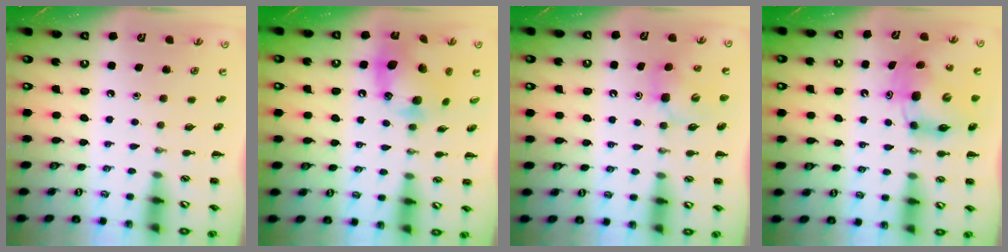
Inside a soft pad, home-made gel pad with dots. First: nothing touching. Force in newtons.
{"total": 13.7, "press": 13.6, "slide": 1.7}
{"total": 5.6, "press": 5.6, "slide": 0.7}
{"total": 7.2, "press": 7.2, "slide": 0.9}